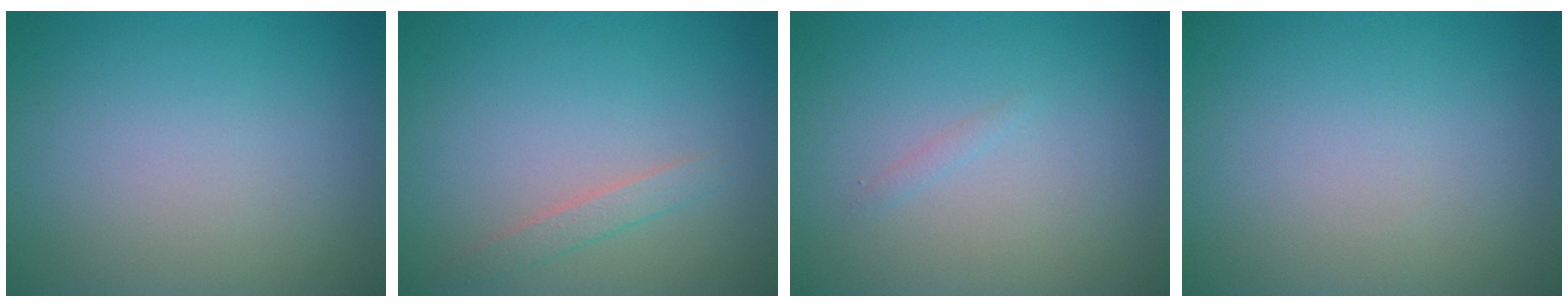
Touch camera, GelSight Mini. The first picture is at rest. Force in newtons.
{"total": 1.3, "press": 1.3, "slide": 0.1}
{"total": 0.6, "press": 0.6, "slide": 0.0}
{"total": 0.0}